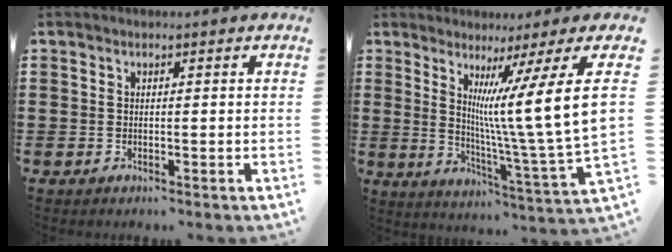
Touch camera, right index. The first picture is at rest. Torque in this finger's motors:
{"motor_torque": [1.81, 0.33, 1.03, 0.17]}